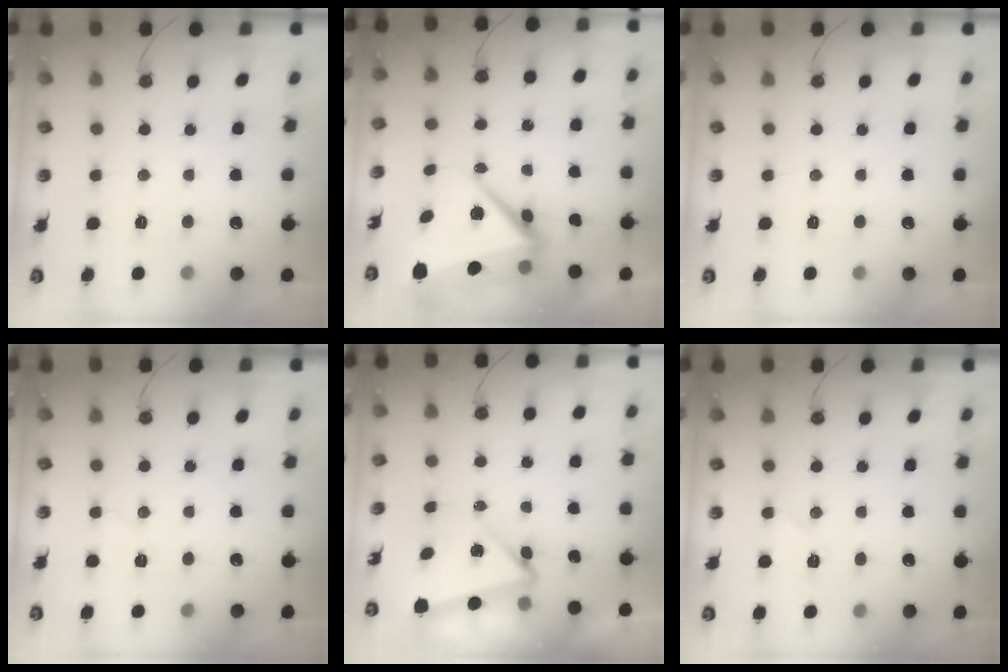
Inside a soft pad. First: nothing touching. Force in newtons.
{"total": 10.5, "press": 10.5, "slide": 0.8}
{"total": 0.0}
{"total": 5.0, "press": 4.8, "slide": 1.6}
{"total": 5.4, "press": 5.3, "slide": 0.8}
{"total": 6.3, "press": 6.3, "slide": 0.7}